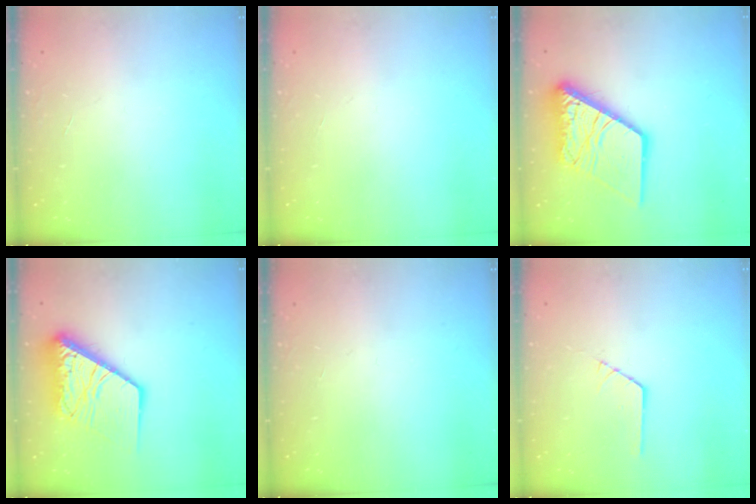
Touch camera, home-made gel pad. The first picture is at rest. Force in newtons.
{"total": 0.0}
{"total": 18.7, "press": 18.6, "slide": 2.2}
{"total": 18.1, "press": 17.9, "slide": 2.1}
{"total": 0.0}
{"total": 1.0, "press": 1.0, "slide": 0.1}